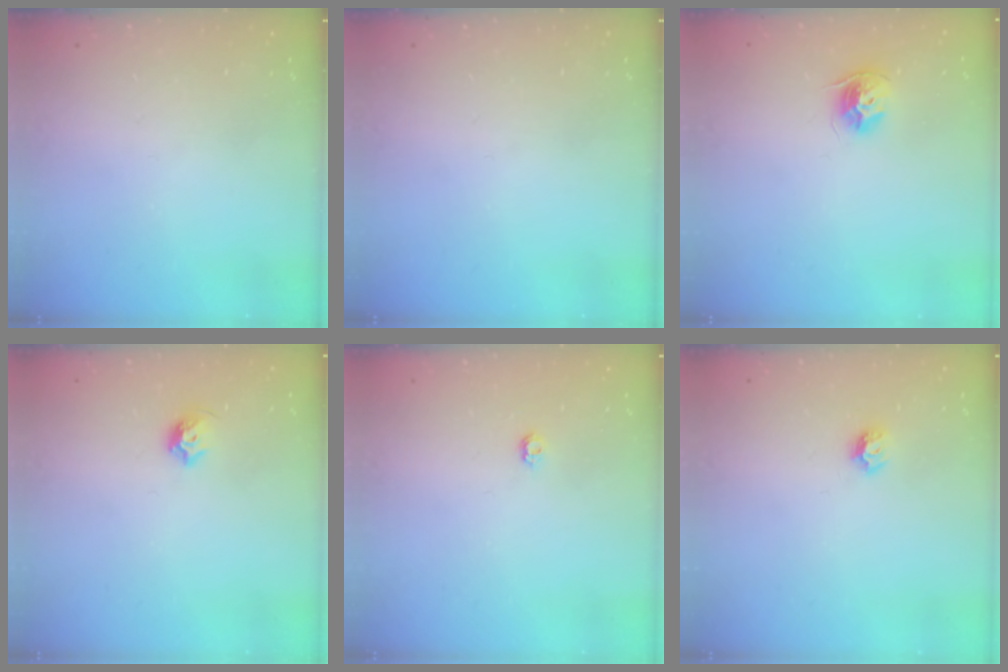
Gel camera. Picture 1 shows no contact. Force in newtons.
{"total": 0.0}
{"total": 9.9, "press": 9.8, "slide": 0.9}
{"total": 5.5, "press": 5.4, "slide": 0.8}
{"total": 3.9, "press": 3.8, "slide": 0.6}
{"total": 4.7, "press": 4.7, "slide": 0.5}